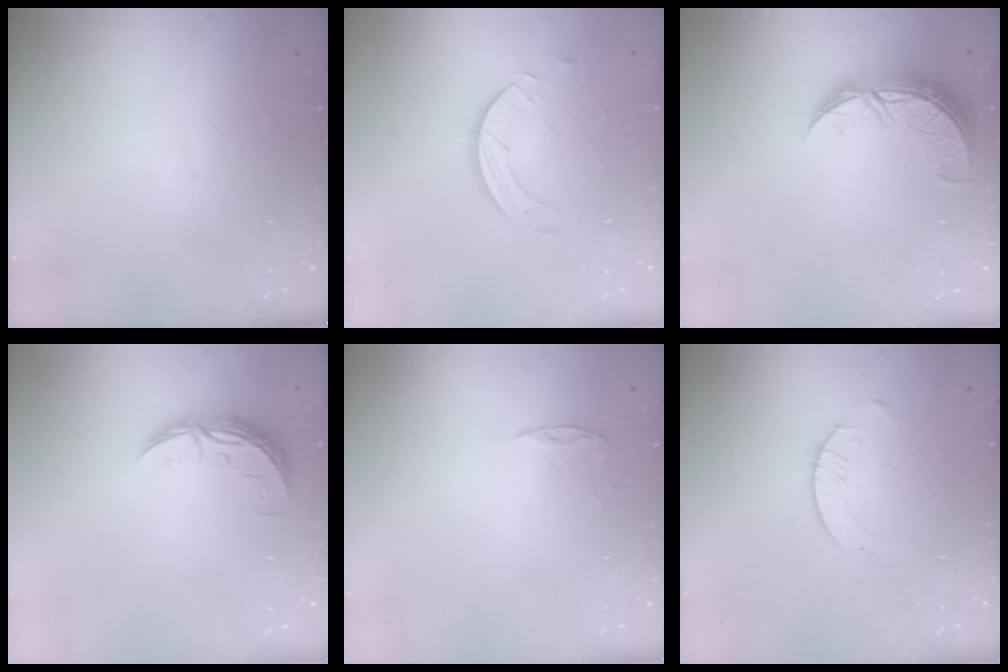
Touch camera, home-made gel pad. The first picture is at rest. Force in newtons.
{"total": 3.4, "press": 3.4, "slide": 0.3}
{"total": 10.3, "press": 10.3, "slide": 0.7}
{"total": 9.2, "press": 9.2, "slide": 0.1}
{"total": 2.0, "press": 2.0, "slide": 0.2}
{"total": 1.6, "press": 1.6, "slide": 0.2}